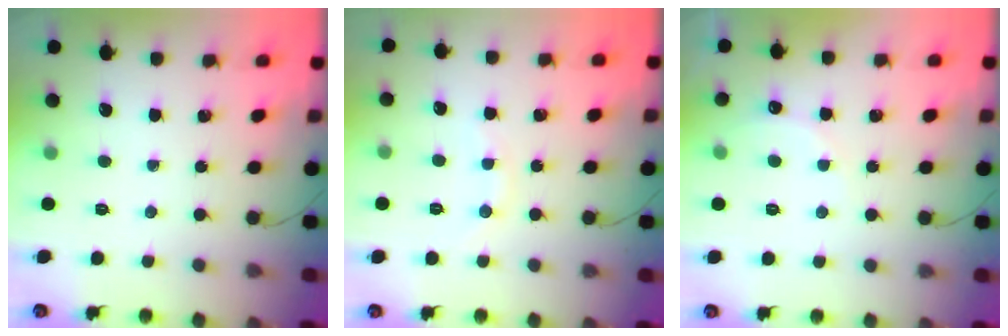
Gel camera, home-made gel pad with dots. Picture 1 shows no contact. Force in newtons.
{"total": 5.1, "press": 5.0, "slide": 1.2}
{"total": 6.6, "press": 6.5, "slide": 1.3}